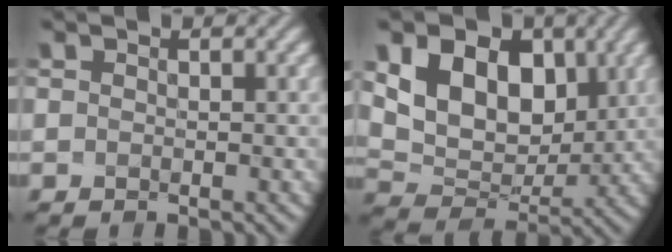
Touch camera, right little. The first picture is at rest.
{"total": 8.0, "force": [2.5, 5.3, 5.4], "torque": [-0.096, -0.006, 0.039]}